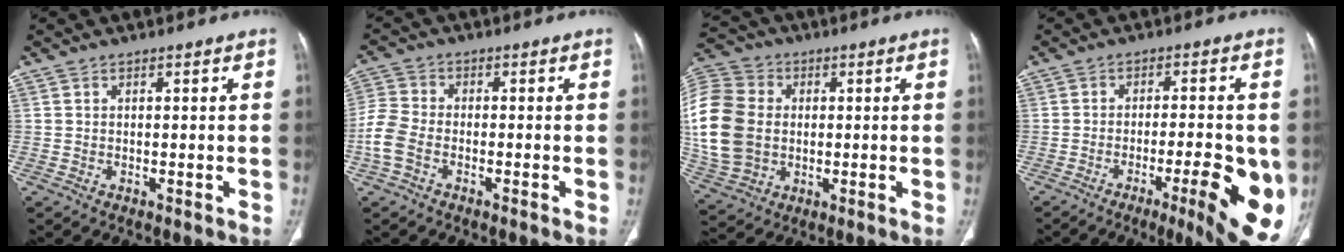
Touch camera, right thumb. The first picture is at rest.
{"total": 5.9, "force": [-2.1, 3.8, 3.9], "torque": [-0.099, 0.009, -0.056]}
{"total": 21.4, "force": [0.9, 17.2, 12.8], "torque": [-0.302, 0.020, 0.026]}
{"total": 14.5, "force": [-4.1, 3.4, 13.5], "torque": [-0.148, -0.008, -0.048]}